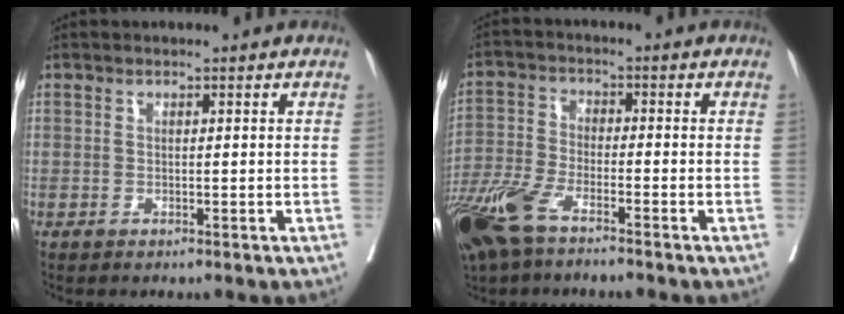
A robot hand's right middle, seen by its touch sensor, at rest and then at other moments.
{"total": 10.4, "force": [-7.3, 2.8, 6.8], "torque": [-0.149, -0.021, -0.146]}